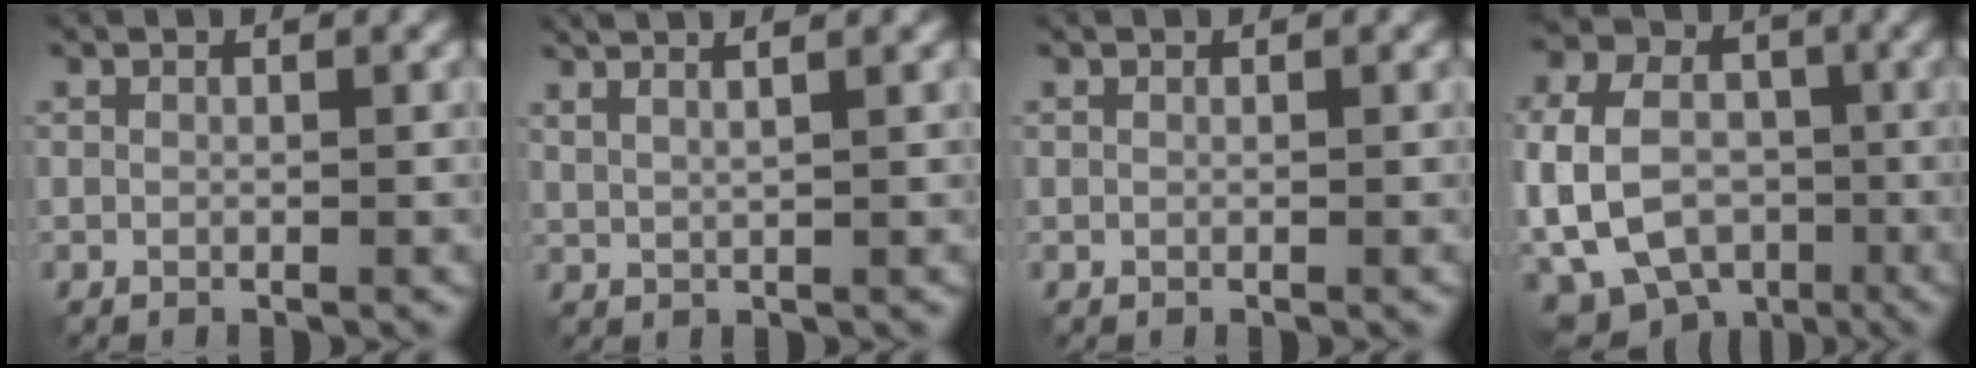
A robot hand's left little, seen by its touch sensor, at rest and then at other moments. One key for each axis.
{"total": 4.5, "fx": 2.9, "fy": 1.5, "fz": 3.0, "tx": -0.035, "ty": 0.028, "tz": 0.024}
{"total": 0.0}
{"total": 14.6, "fx": -2.8, "fy": 11.8, "fz": 8.1, "tx": -0.185, "ty": 0.006, "tz": -0.068}